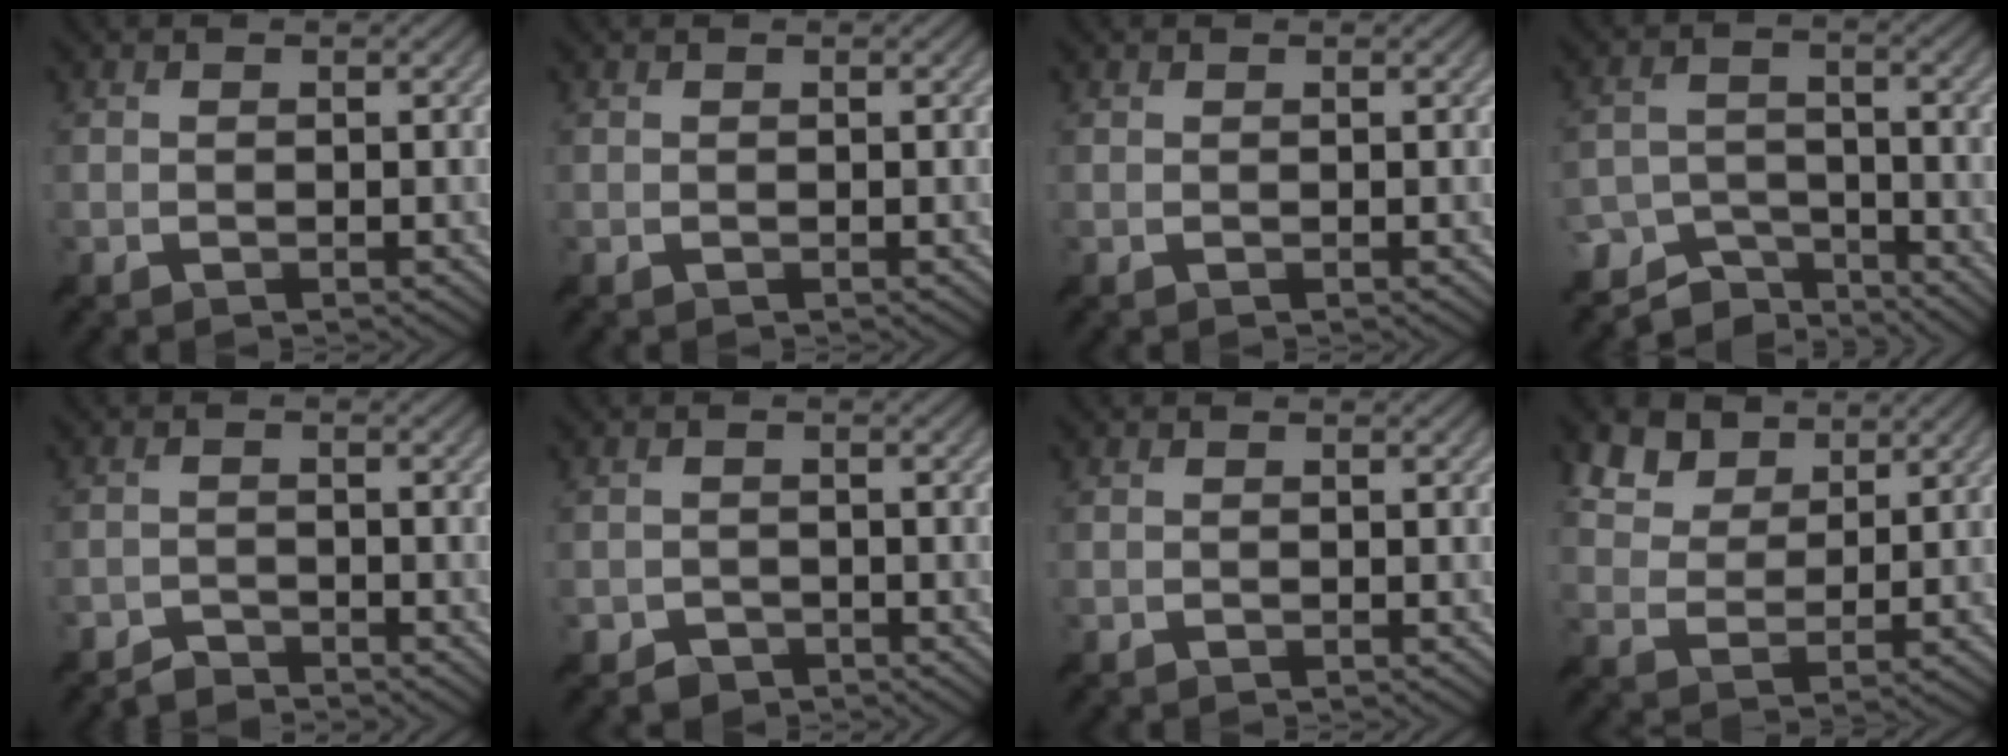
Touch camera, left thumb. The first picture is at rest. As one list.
[{"total": 0.0}, {"total": 0.0}, {"total": 8.3, "force": [-6.8, 4.4, 2.1], "torque": [-0.035, -0.011, -0.107]}, {"total": 2.2, "force": [-2.2, 0.4, 0.0], "torque": [0.006, 0.001, -0.045]}, {"total": 2.0, "force": [-1.6, 1.2, 0.2], "torque": [0.004, -0.003, -0.034]}, {"total": 0.0}, {"total": 6.4, "force": [4.7, 3.3, 2.9], "torque": [-0.073, 0.003, 0.091]}]